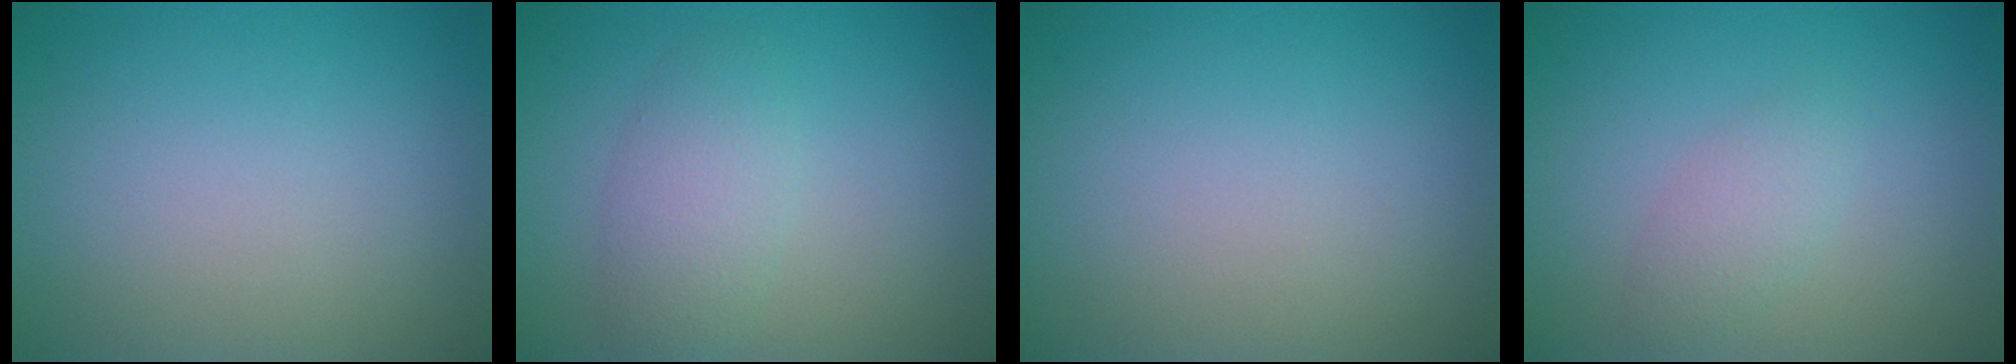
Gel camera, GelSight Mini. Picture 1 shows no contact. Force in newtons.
{"total": 3.0, "press": 3.0, "slide": 0.1}
{"total": 0.0}
{"total": 1.8, "press": 1.8, "slide": 0.1}